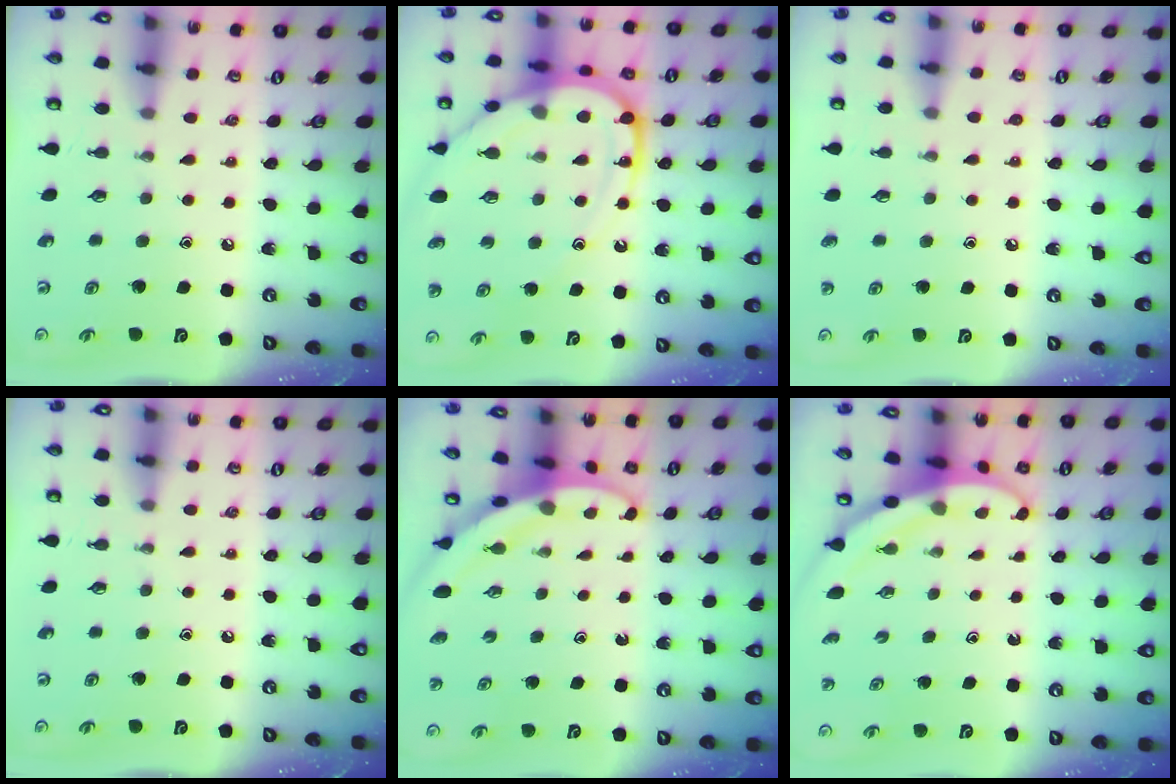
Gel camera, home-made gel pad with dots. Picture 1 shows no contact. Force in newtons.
{"total": 16.5, "press": 16.4, "slide": 1.5}
{"total": 2.5, "press": 2.4, "slide": 0.3}
{"total": 0.0}
{"total": 3.7, "press": 3.7, "slide": 0.2}
{"total": 3.0, "press": 3.0, "slide": 0.2}